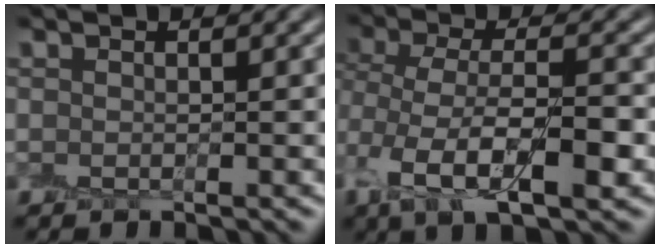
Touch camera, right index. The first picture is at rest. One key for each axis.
{"total": 8.3, "fx": -2.6, "fy": 4.0, "fz": 6.8, "tx": -0.140, "ty": -0.005, "tz": -0.052}